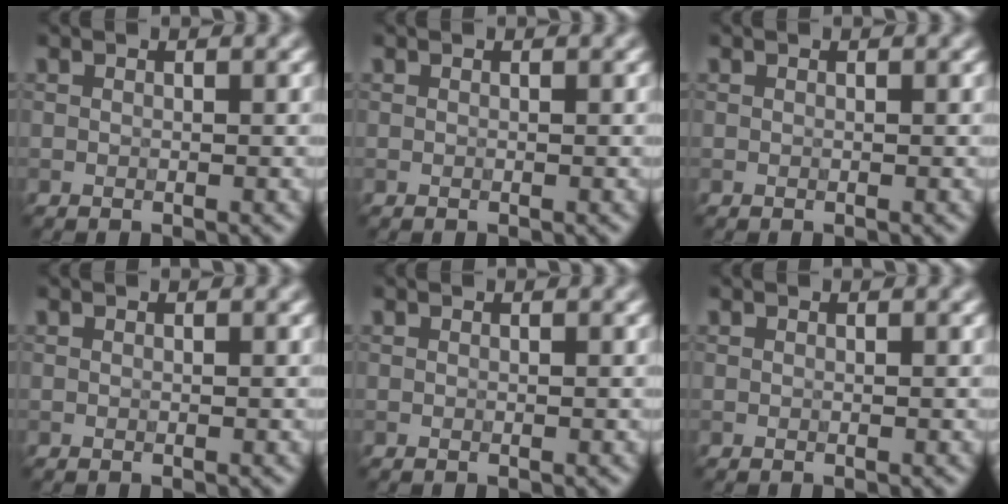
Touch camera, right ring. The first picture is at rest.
{"total": 0.0}
{"total": 0.0}
{"total": 0.0}
{"total": 0.0}
{"total": 0.0}